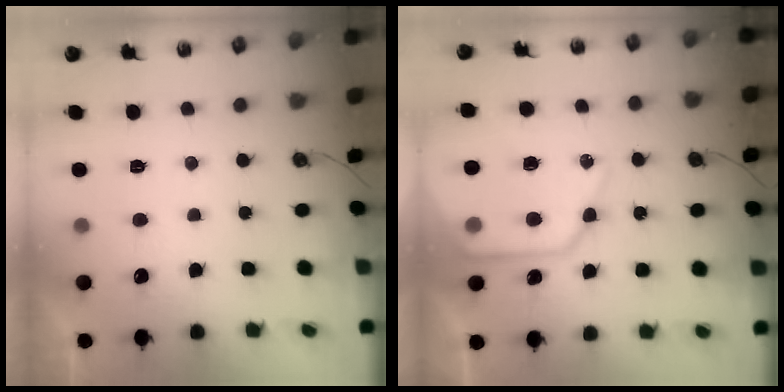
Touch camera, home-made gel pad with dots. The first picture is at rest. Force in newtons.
{"total": 18.1, "press": 18.0, "slide": 1.7}